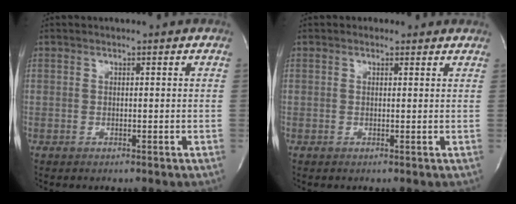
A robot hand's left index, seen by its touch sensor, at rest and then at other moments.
{"total": 1.4, "force": [0.8, 1.1, 0.0], "torque": [0.004, 0.010, 0.006]}